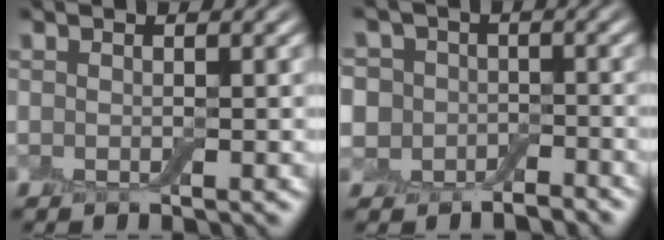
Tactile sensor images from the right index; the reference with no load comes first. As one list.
[{"total": 5.4, "force": [-1.6, 4.8, 2.0], "torque": [-0.033, 0.004, -0.062]}]